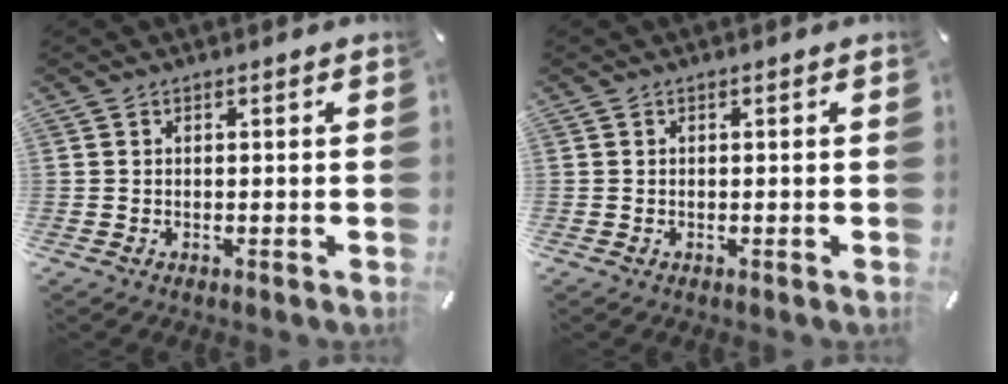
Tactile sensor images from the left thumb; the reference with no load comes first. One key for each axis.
{"total": 0.0}